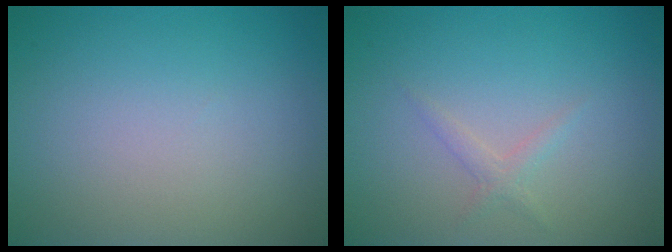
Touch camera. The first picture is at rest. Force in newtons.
{"total": 1.1, "press": 1.1, "slide": 0.0}